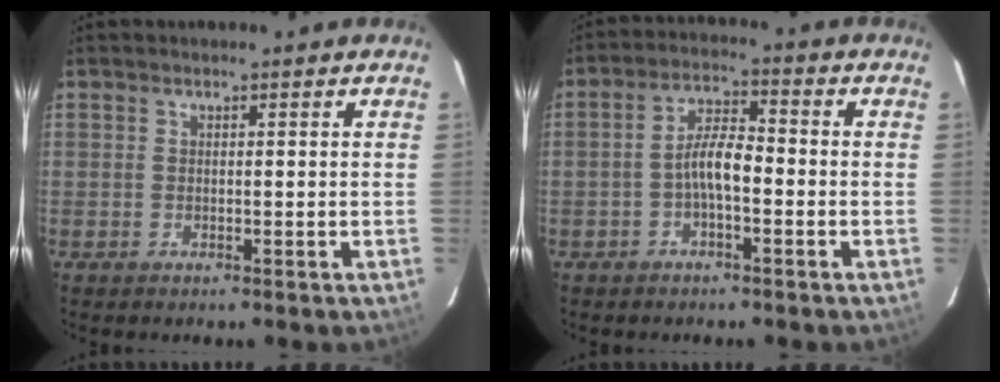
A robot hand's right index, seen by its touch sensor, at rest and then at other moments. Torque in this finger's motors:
{"motor_torque": [0.96, -0.40, 0.48, 0.12]}